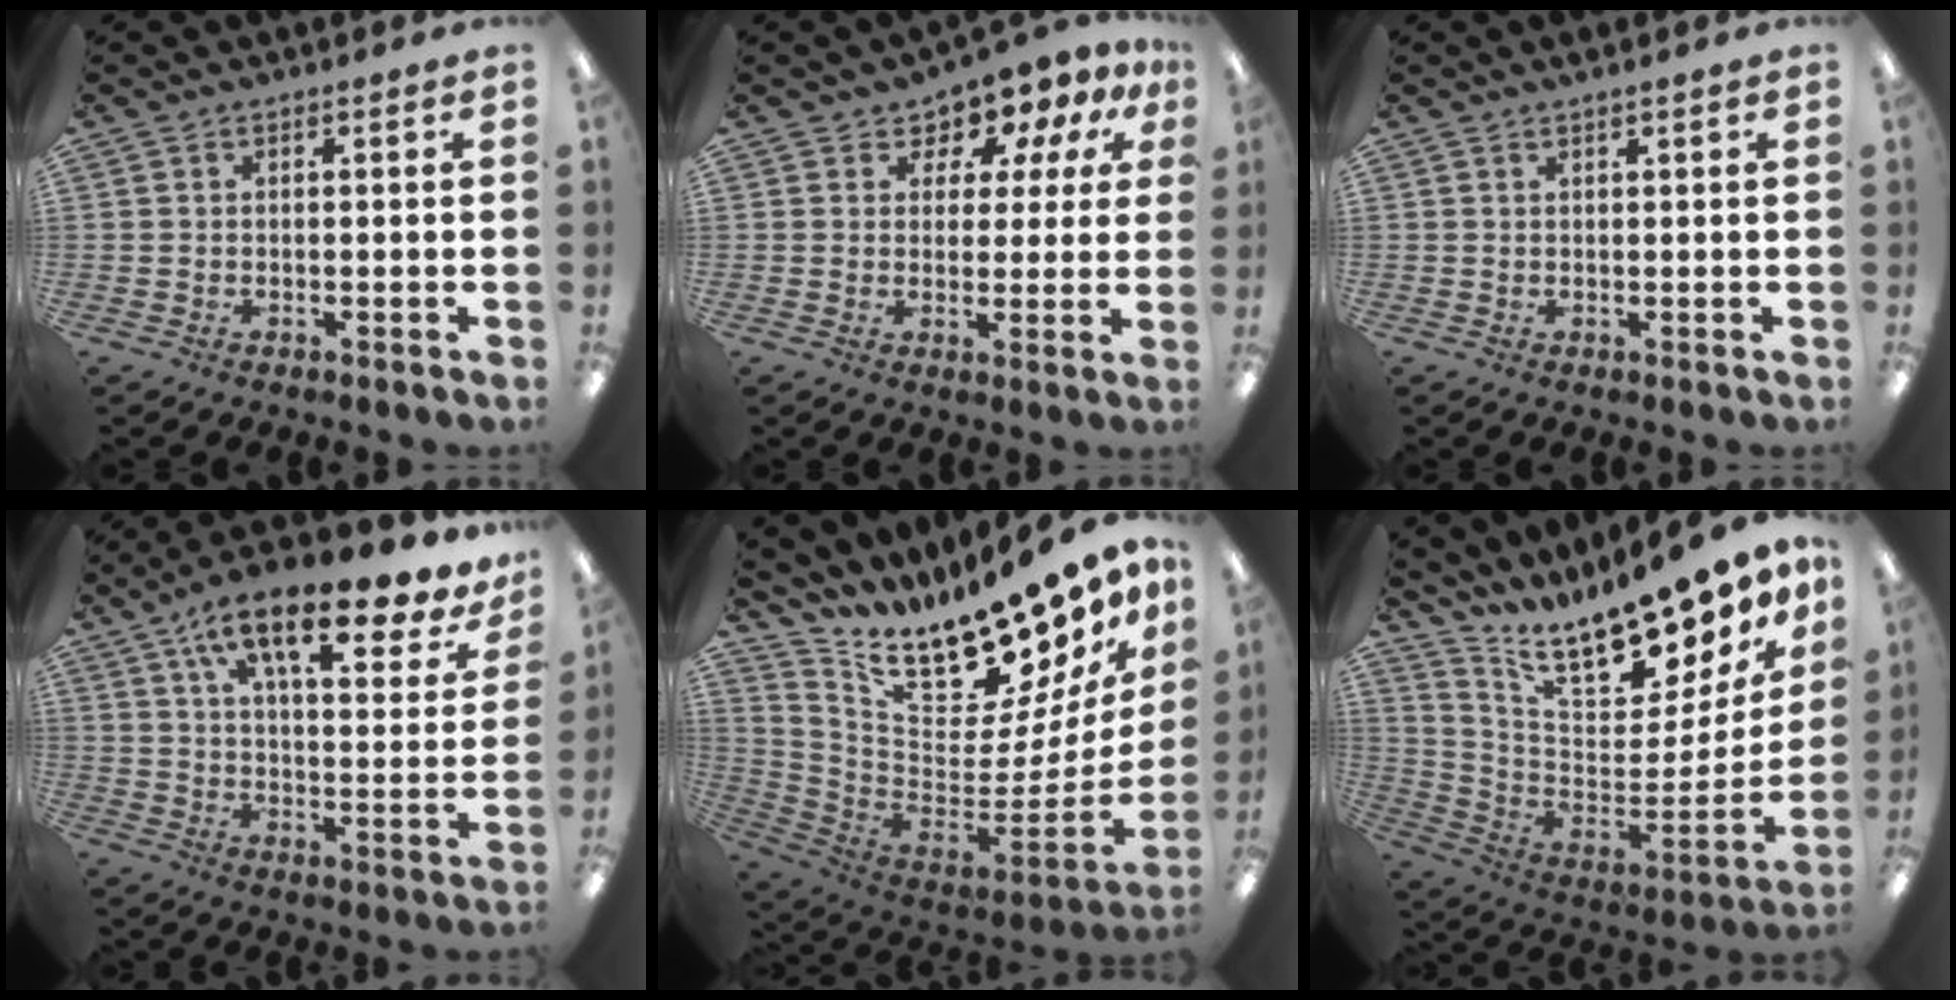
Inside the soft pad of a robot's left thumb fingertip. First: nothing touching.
{"total": 6.8, "force": [4.6, 4.6, 1.9], "torque": [-0.040, -0.037, 0.083]}
{"total": 1.1, "force": [0.8, 0.0, 0.7], "torque": [-0.013, 0.000, 0.015]}
{"total": 17.9, "force": [12.3, 5.6, 11.8], "torque": [-0.181, -0.074, 0.201]}
{"total": 17.4, "force": [15.1, 4.5, 7.3], "torque": [-0.105, -0.140, 0.251]}
{"total": 16.3, "force": [13.4, 4.6, 8.1], "torque": [-0.111, -0.116, 0.220]}